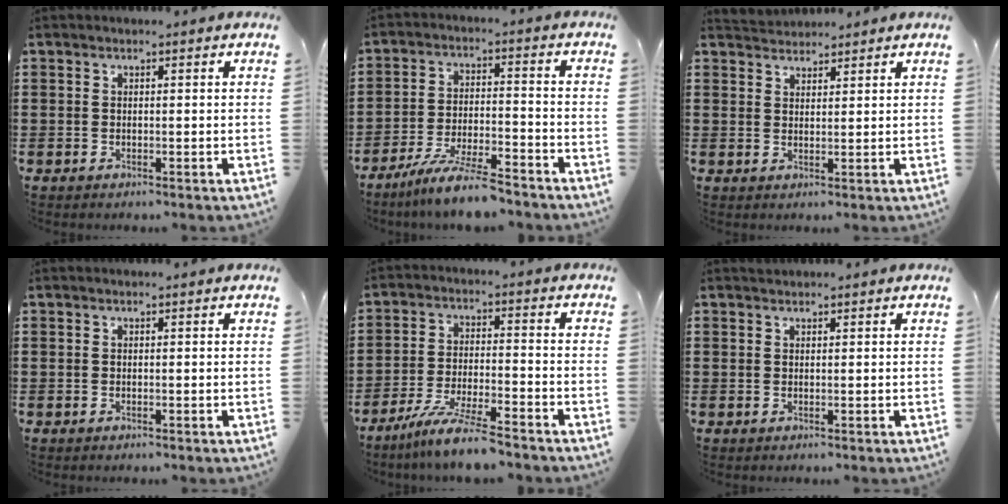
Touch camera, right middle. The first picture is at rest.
{"total": 8.3, "force": [-7.2, 0.3, 4.0], "torque": [-0.082, -0.002, -0.139]}
{"total": 1.9, "force": [1.8, 0.3, -0.6], "torque": [0.004, -0.002, 0.036]}
{"total": 0.0}
{"total": 7.7, "force": [-6.6, -0.2, 3.8], "torque": [-0.082, -0.012, -0.128]}
{"total": 0.6, "force": [0.6, 0.1, -0.1], "torque": [-0.001, -0.002, 0.011]}